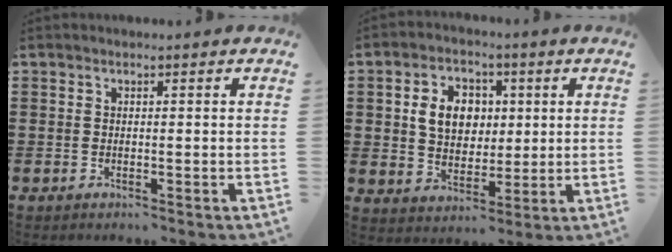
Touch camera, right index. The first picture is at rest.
{"total": 7.2, "force": [1.4, 5.7, 4.2], "torque": [-0.094, 0.012, 0.017]}